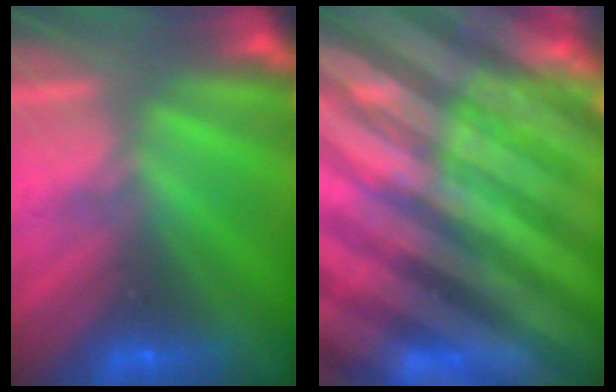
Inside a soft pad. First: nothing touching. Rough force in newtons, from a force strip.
{"total": 6.9}